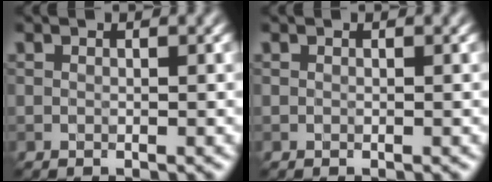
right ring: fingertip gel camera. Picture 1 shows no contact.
{"total": 0.0}